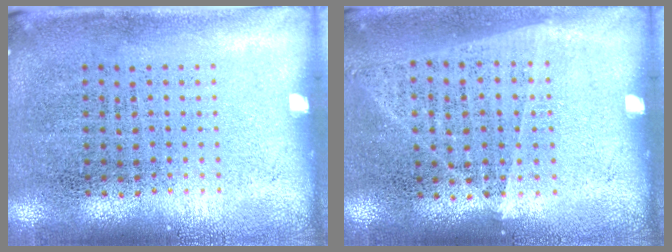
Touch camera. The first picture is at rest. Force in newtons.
{"total": 1.0, "press": 0.9, "slide": 0.4}